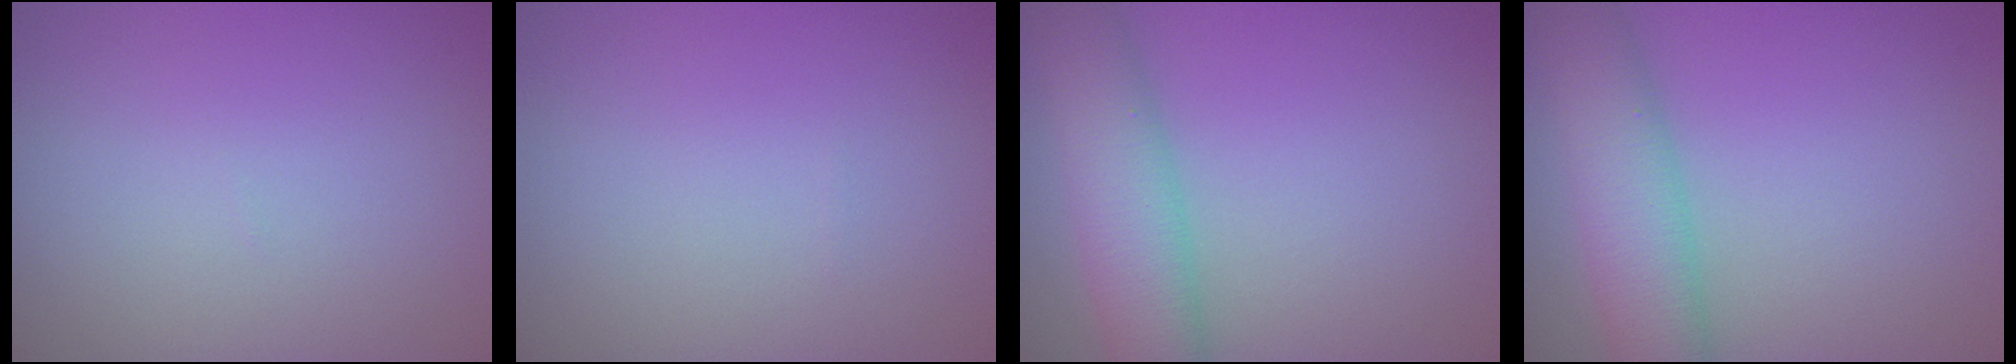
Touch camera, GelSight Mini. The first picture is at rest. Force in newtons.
{"total": 0.0}
{"total": 6.4, "press": 6.4, "slide": 0.3}
{"total": 6.4, "press": 6.4, "slide": 0.3}